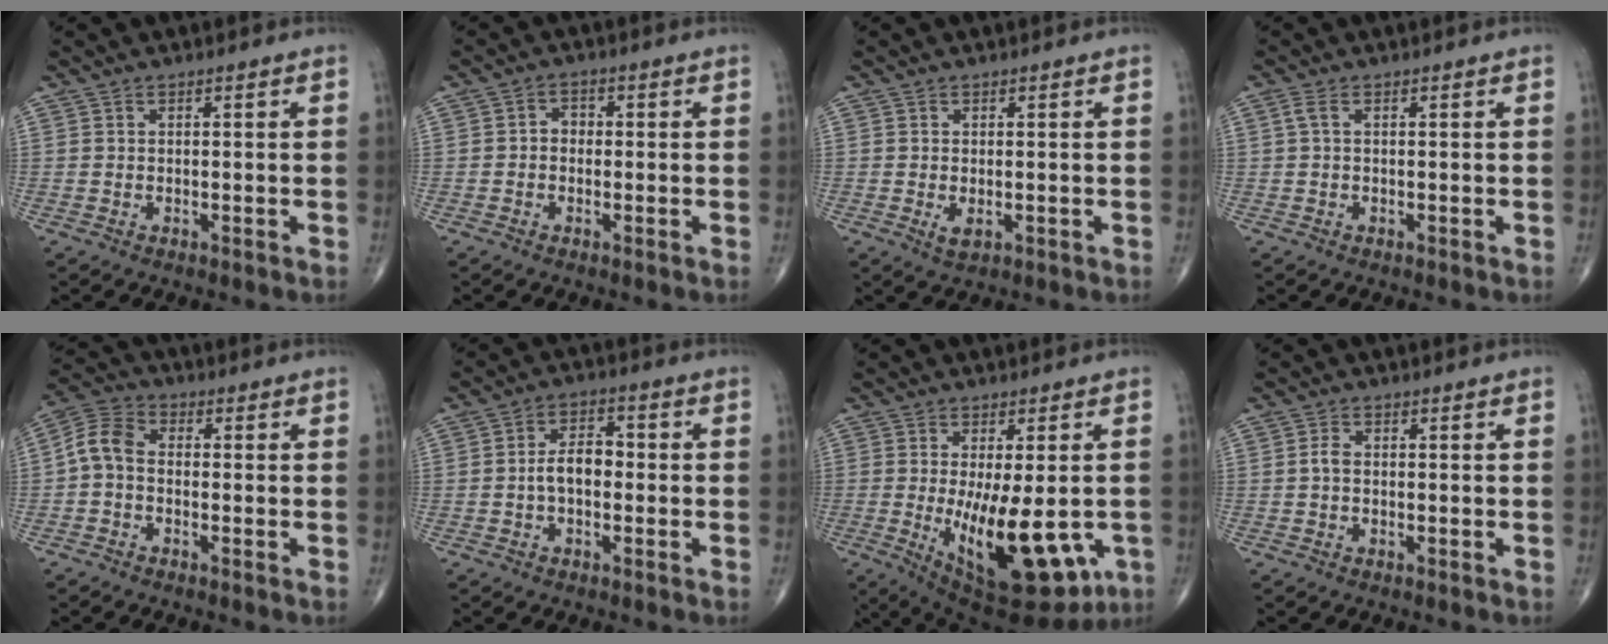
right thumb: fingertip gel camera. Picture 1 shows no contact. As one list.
[{"total": 2.4, "force": [-0.3, 1.9, 1.4], "torque": [-0.009, 0.012, -0.013]}, {"total": 2.0, "force": [-0.4, 1.0, 1.7], "torque": [-0.029, -0.004, 0.000]}, {"total": 1.5, "force": [0.2, 0.5, 1.3], "torque": [-0.039, 0.009, 0.006]}, {"total": 6.1, "force": [-0.8, 4.1, 4.5], "torque": [-0.084, 0.022, -0.032]}, {"total": 5.7, "force": [-0.8, 3.4, 4.5], "torque": [-0.070, 0.023, -0.021]}, {"total": 18.5, "force": [-3.8, 7.5, 16.4], "torque": [-0.237, -0.029, -0.029]}, {"total": 1.6, "force": [-0.2, 1.0, 1.2], "torque": [-0.022, 0.002, -0.007]}]